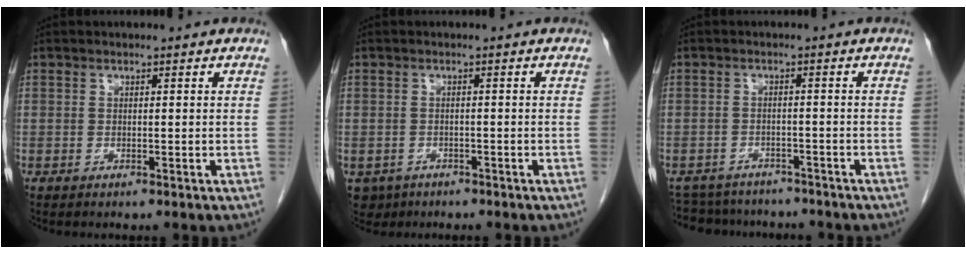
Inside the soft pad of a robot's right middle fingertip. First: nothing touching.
{"total": 4.2, "force": [-2.6, 3.2, 0.7], "torque": [-0.013, 0.002, -0.038]}
{"total": 10.7, "force": [-9.7, 3.9, 2.5], "torque": [-0.051, 0.009, -0.124]}